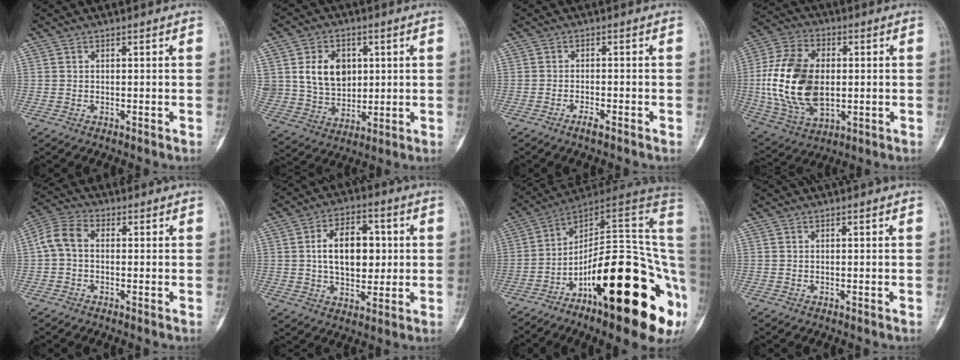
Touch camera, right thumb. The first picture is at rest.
{"total": 13.1, "force": [3.1, 9.9, 8.0], "torque": [-0.097, -0.014, 0.069]}
{"total": 2.1, "force": [-1.6, 0.5, 1.2], "torque": [-0.025, 0.007, -0.032]}
{"total": 20.5, "force": [-0.3, 13.0, 15.9], "torque": [-0.301, 0.000, 0.005]}
{"total": 6.6, "force": [-0.1, 4.7, 4.5], "torque": [-0.089, 0.022, -0.012]}
{"total": 13.0, "force": [1.3, 8.2, 10.0], "torque": [-0.123, 0.010, 0.023]}
{"total": 29.0, "force": [-9.2, 9.0, 26.0], "torque": [-0.307, 0.059, -0.137]}
{"total": 0.0}